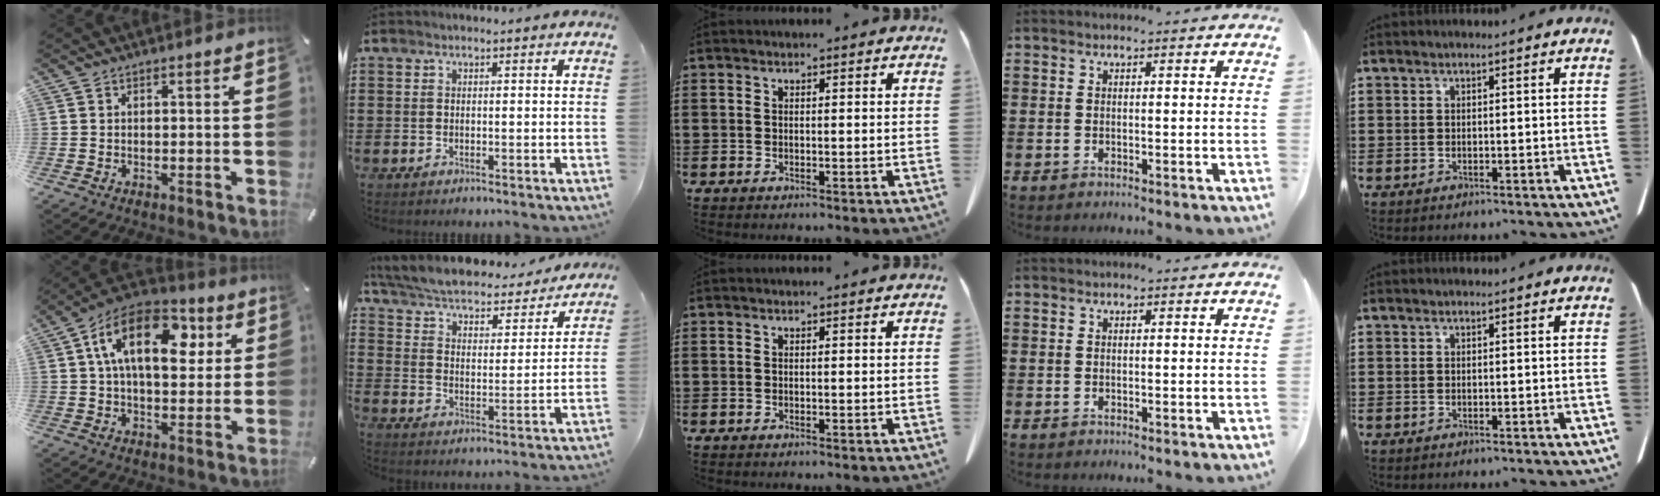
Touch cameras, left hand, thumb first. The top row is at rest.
{"thumb": {"total": 18.5, "force": [5.7, 11.0, 13.8], "torque": [-0.226, -0.005, 0.093]}, "index": {"total": 5.3, "force": [4.9, 0.6, 1.9], "torque": [-0.061, -0.034, 0.078]}}